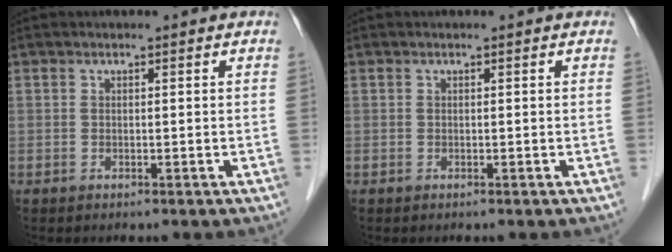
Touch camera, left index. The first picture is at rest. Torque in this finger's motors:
{"motor_torque": [0.00, 0.00, 0.00, 0.00]}